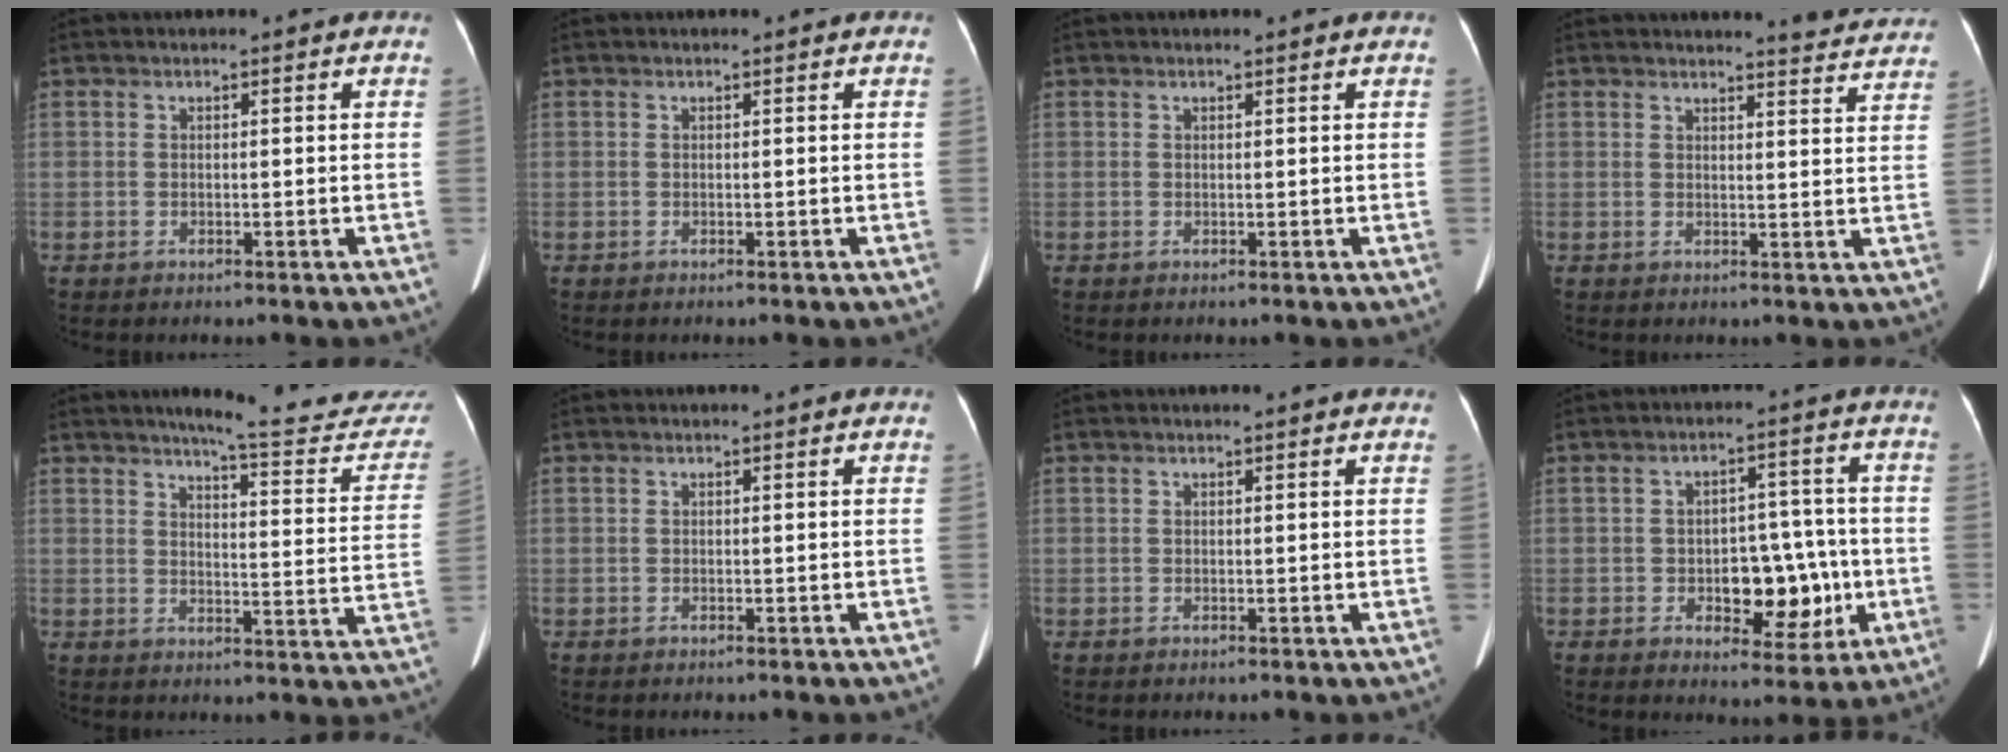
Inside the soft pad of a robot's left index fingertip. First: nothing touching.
{"total": 0.0}
{"total": 0.8, "force": [0.7, 0.1, 0.3], "torque": [-0.006, 0.011, 0.010]}
{"total": 8.3, "force": [8.2, 0.5, 1.3], "torque": [-0.008, -0.023, 0.074]}
{"total": 16.6, "force": [15.6, 1.7, 5.3], "torque": [-0.046, -0.071, 0.169]}
{"total": 0.0}
{"total": 1.9, "force": [1.7, 0.3, 0.7], "torque": [-0.014, 0.013, 0.014]}
{"total": 8.9, "force": [-2.1, 5.0, 7.0], "torque": [-0.086, 0.019, -0.020]}